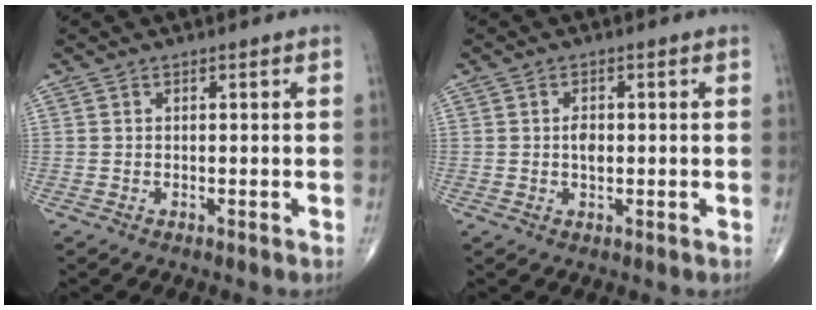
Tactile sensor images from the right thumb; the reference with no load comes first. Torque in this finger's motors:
{"motor_torque": [1.20, 0.30, 0.30, -0.39, 0.01]}